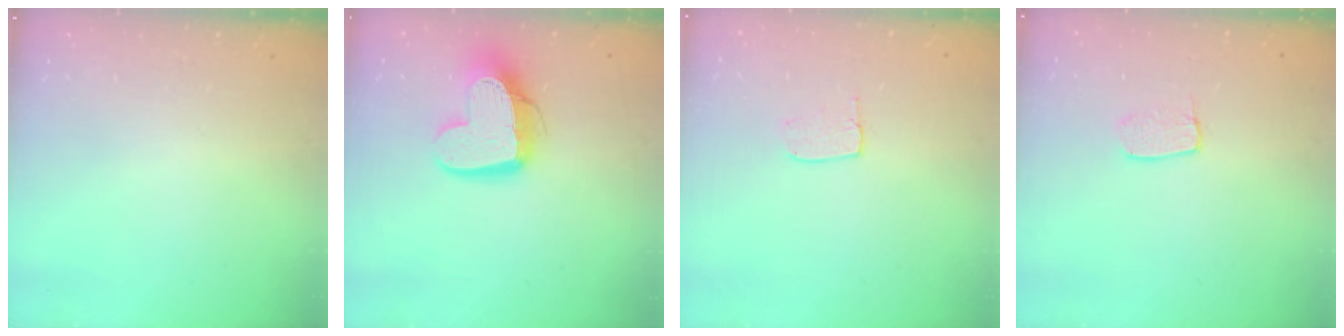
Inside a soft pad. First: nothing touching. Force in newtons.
{"total": 14.9, "press": 14.8, "slide": 1.5}
{"total": 5.5, "press": 5.5, "slide": 0.3}
{"total": 5.5, "press": 5.5, "slide": 0.2}